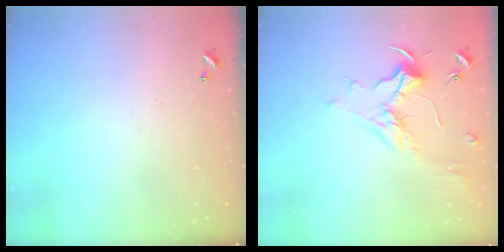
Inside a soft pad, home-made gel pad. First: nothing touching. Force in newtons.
{"total": 2.0, "press": 1.9, "slide": 0.7}